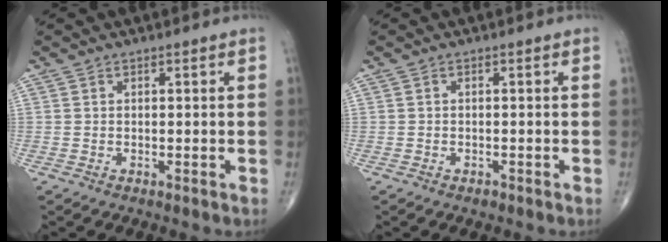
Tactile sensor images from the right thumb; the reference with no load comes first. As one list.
[{"total": 0.8, "force": [-0.5, 0.4, 0.3], "torque": [-0.004, 0.000, -0.009]}]